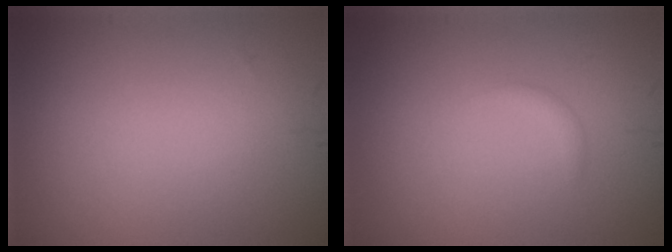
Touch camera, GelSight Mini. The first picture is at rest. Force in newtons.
{"total": 0.8, "press": 0.8, "slide": 0.1}